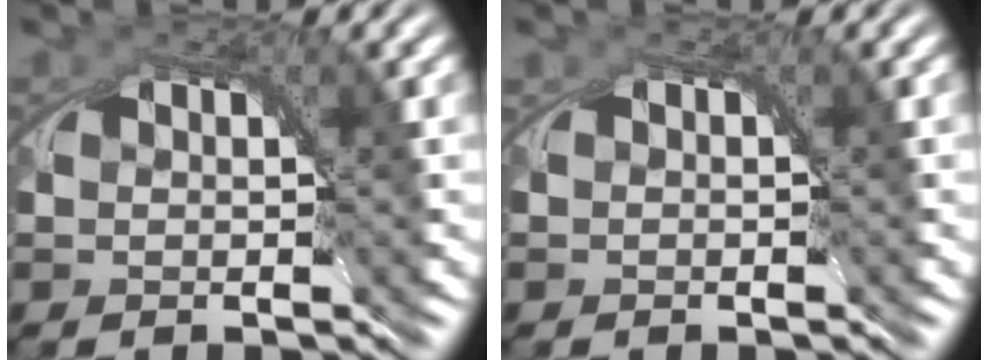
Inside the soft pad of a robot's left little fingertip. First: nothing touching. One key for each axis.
{"total": 0.5, "fx": -0.2, "fy": -0.3, "fz": -0.4, "tx": 0.012, "ty": 0.000, "tz": -0.003}